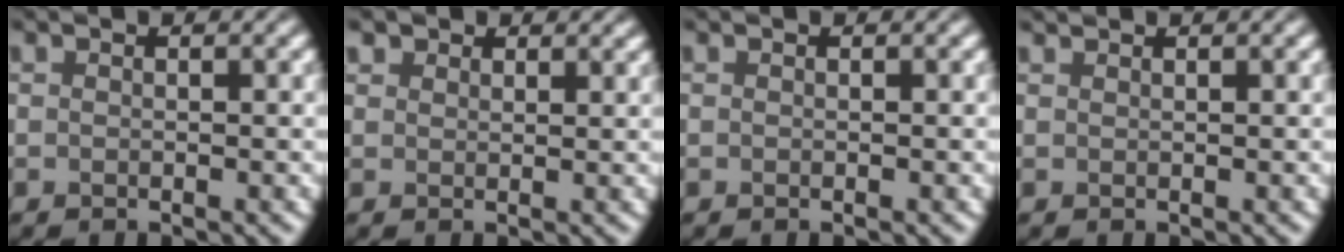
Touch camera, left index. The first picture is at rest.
{"total": 2.1, "force": [1.7, 1.1, 0.4], "torque": [-0.021, -0.007, 0.032]}
{"total": 0.0}
{"total": 0.6, "force": [0.6, 0.0, 0.0], "torque": [-0.006, 0.002, 0.016]}